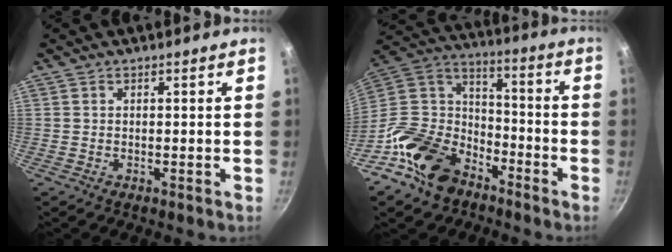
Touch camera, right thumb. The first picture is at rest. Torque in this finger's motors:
{"motor_torque": [3.17, 1.82, 1.12, -0.95, 0.22]}